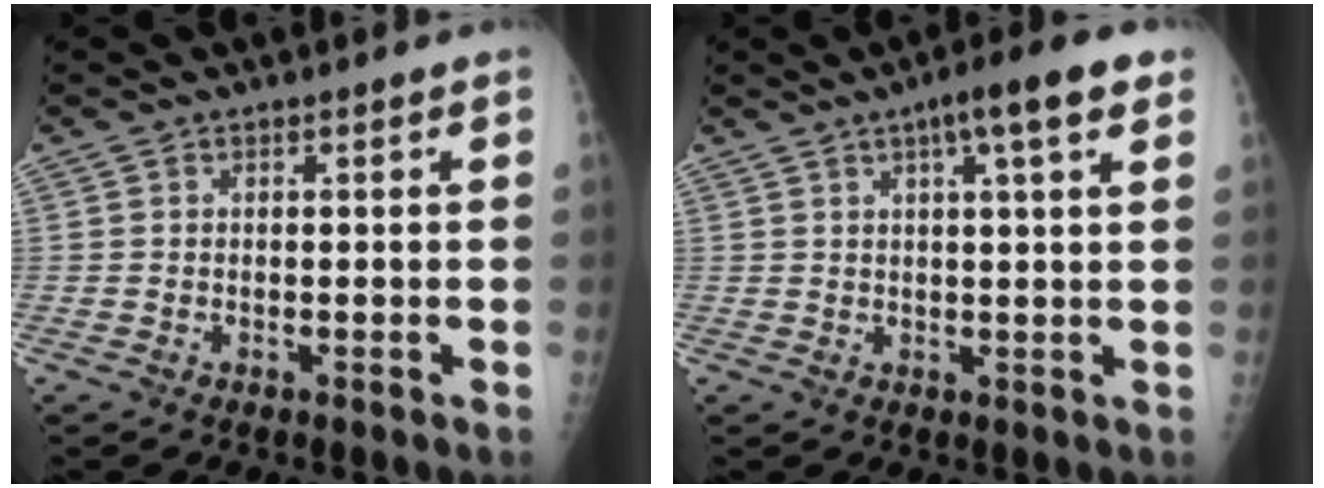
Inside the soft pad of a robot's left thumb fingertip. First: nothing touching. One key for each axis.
{"total": 8.7, "fx": 4.5, "fy": 1.3, "fz": 7.3, "tx": -0.105, "ty": 0.002, "tz": 0.060}